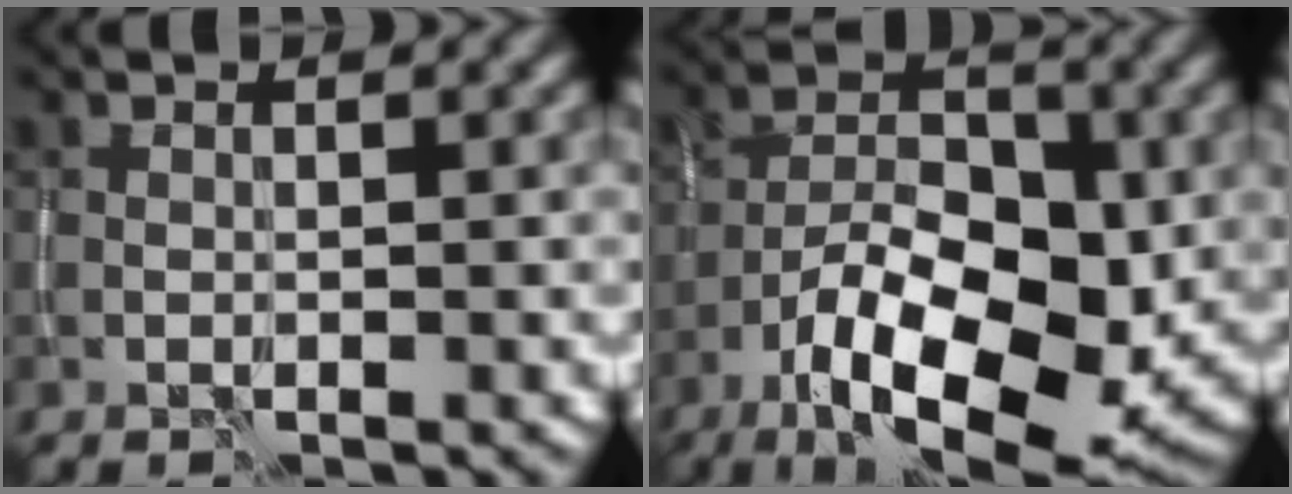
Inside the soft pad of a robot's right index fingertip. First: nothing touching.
{"total": 13.0, "force": [-6.0, 5.8, 10.0], "torque": [-0.159, -0.008, -0.105]}